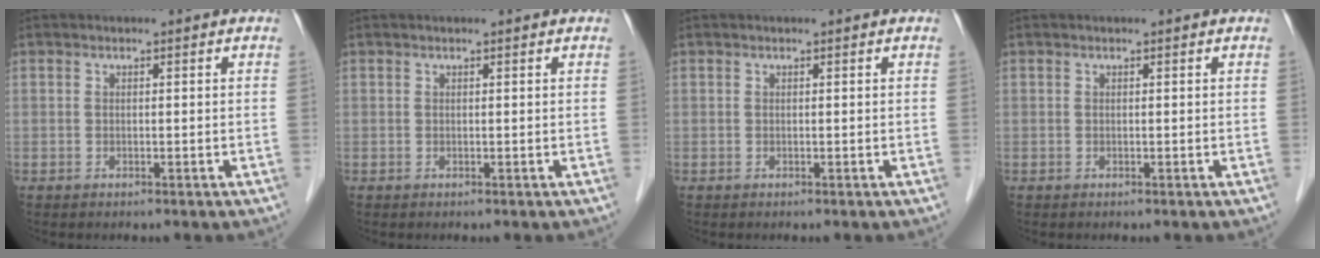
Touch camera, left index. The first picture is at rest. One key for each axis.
{"total": 0.7, "fx": 0.6, "fy": 0.0, "fz": 0.3, "tx": -0.006, "ty": 0.009, "tz": 0.010}
{"total": 0.0}
{"total": 0.0}